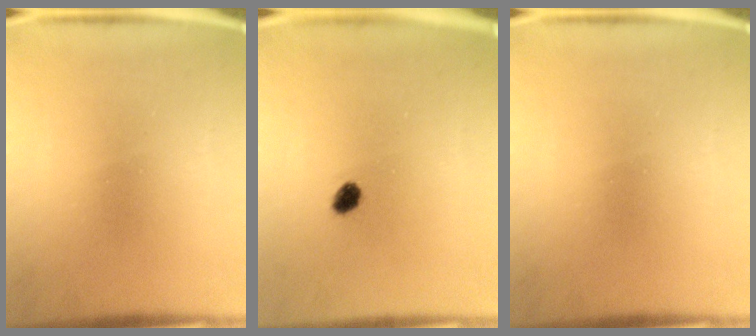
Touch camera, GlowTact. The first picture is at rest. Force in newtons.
{"total": 2.2}
{"total": 0.0}